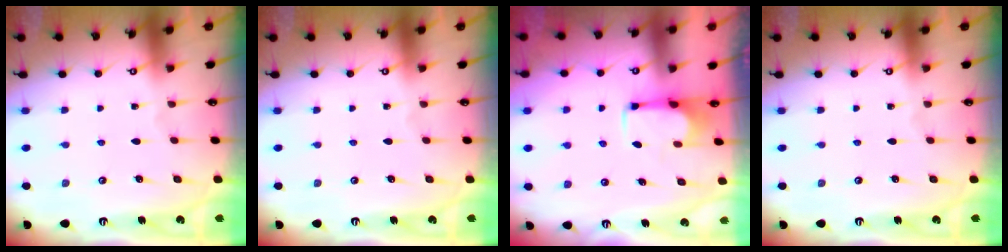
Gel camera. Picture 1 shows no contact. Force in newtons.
{"total": 0.0}
{"total": 2.8, "press": 2.6, "slide": 1.0}
{"total": 0.0}